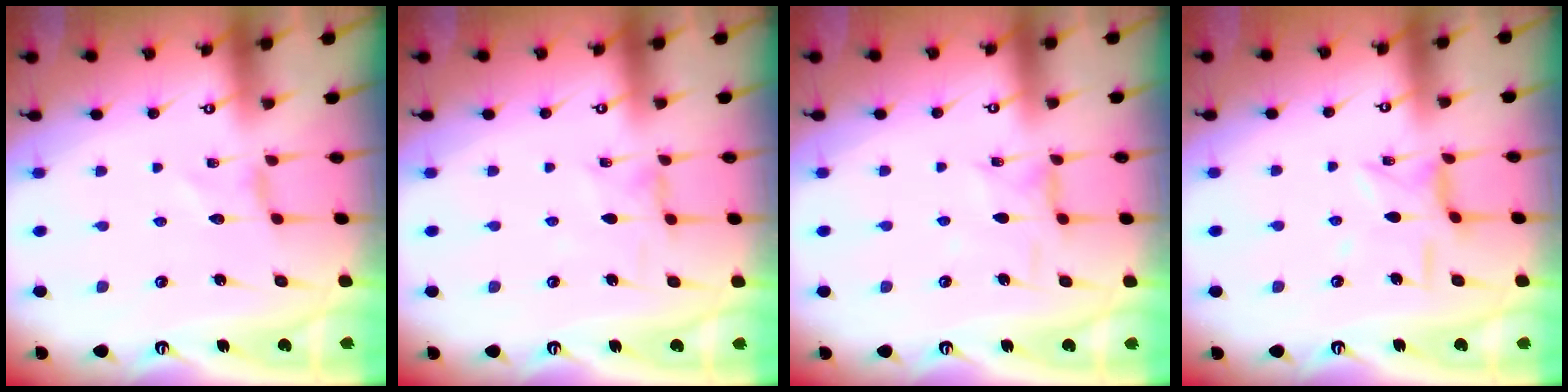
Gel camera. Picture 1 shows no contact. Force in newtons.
{"total": 1.8, "press": 1.7, "slide": 0.3}
{"total": 2.0, "press": 2.0, "slide": 0.3}
{"total": 6.0, "press": 6.0, "slide": 0.3}